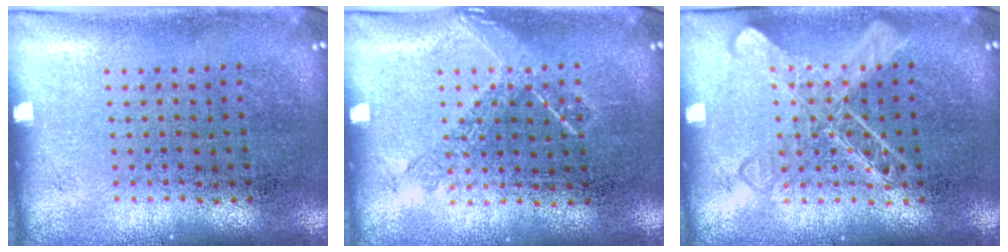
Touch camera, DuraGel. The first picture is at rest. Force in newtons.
{"total": 1.0, "press": 0.9, "slide": 0.5}
{"total": 2.5, "press": 2.4, "slide": 0.5}